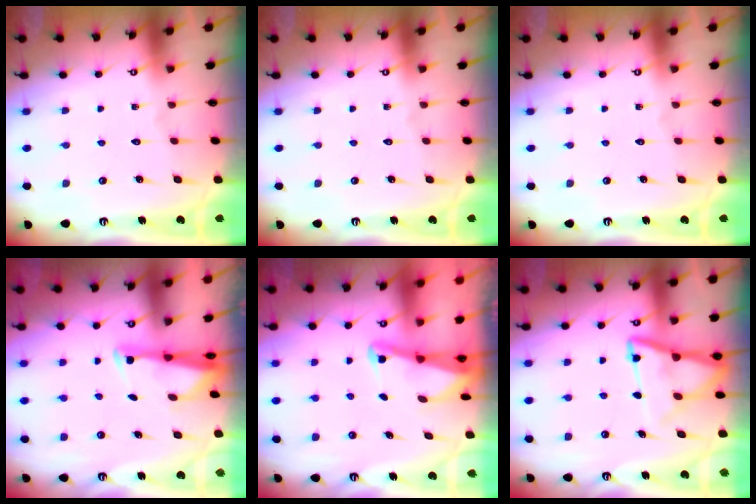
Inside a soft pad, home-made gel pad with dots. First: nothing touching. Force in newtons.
{"total": 0.0}
{"total": 0.0}
{"total": 2.9, "press": 2.8, "slide": 0.7}
{"total": 2.1, "press": 2.1, "slide": 0.3}
{"total": 11.0, "press": 10.9, "slide": 1.2}